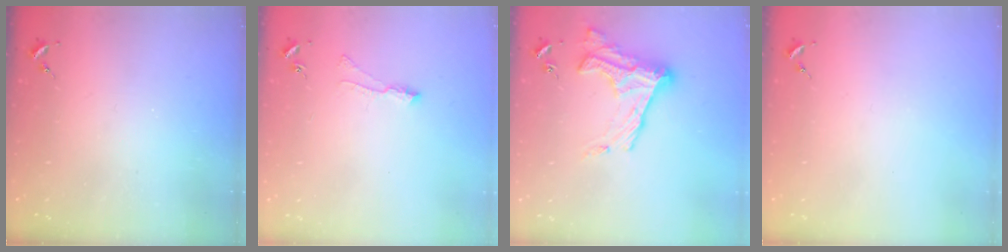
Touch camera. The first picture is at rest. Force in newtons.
{"total": 6.5, "press": 6.5, "slide": 0.6}
{"total": 18.2, "press": 18.1, "slide": 1.3}
{"total": 0.0}